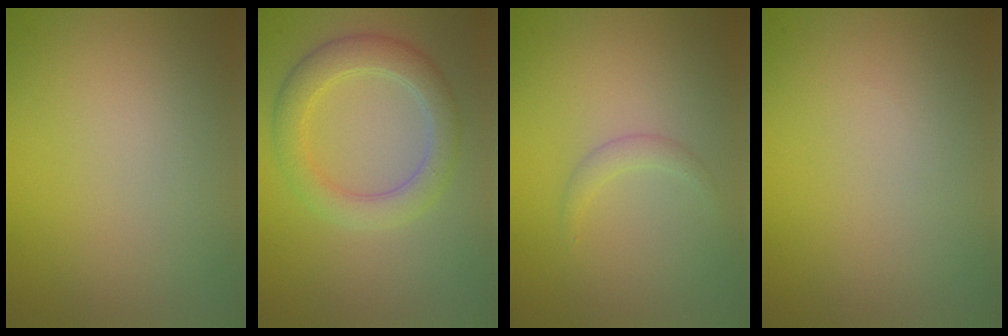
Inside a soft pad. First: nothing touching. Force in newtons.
{"total": 4.0, "press": 4.0, "slide": 0.1}
{"total": 1.0, "press": 1.0, "slide": 0.1}
{"total": 0.0}